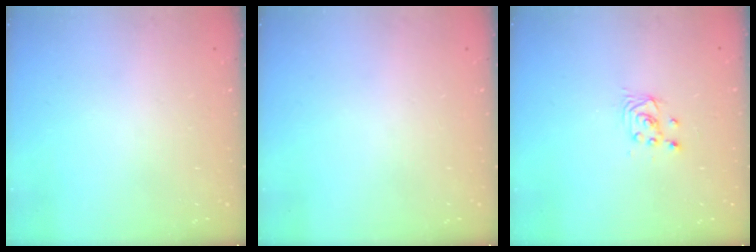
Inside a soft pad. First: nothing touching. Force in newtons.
{"total": 0.0}
{"total": 2.2, "press": 2.2, "slide": 0.3}